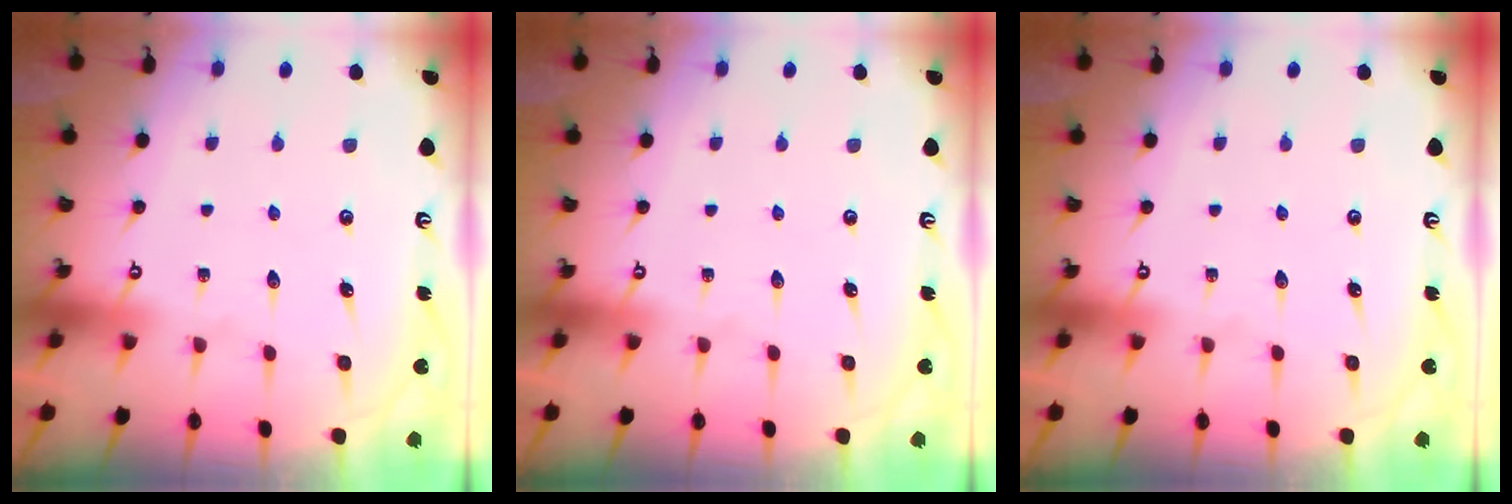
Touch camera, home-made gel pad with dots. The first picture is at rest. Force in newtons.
{"total": 0.0}
{"total": 0.0}